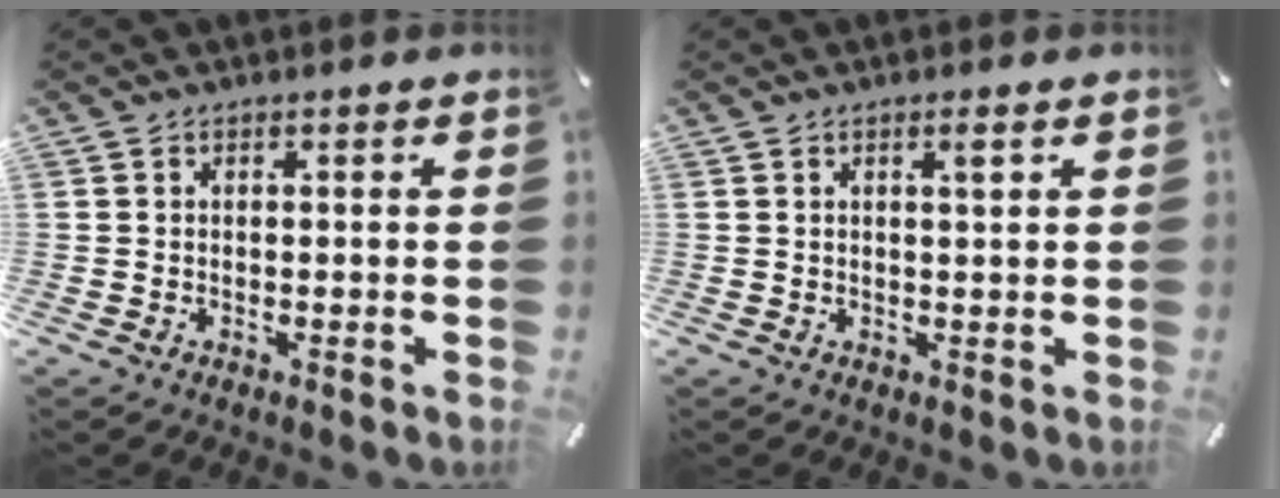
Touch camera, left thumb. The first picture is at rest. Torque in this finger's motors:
{"motor_torque": [-0.08, -0.43, 0.05, 0.09, 0.03]}